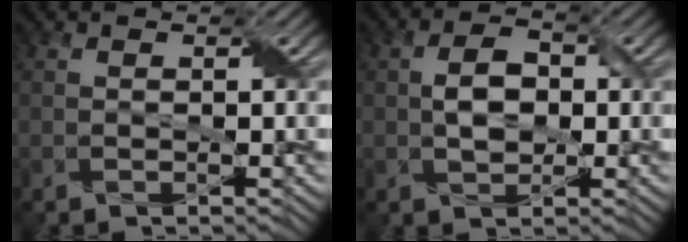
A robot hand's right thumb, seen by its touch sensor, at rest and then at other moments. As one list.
[{"total": 4.0, "force": [0.0, 2.6, 3.0], "torque": [-0.063, 0.003, -0.003]}]